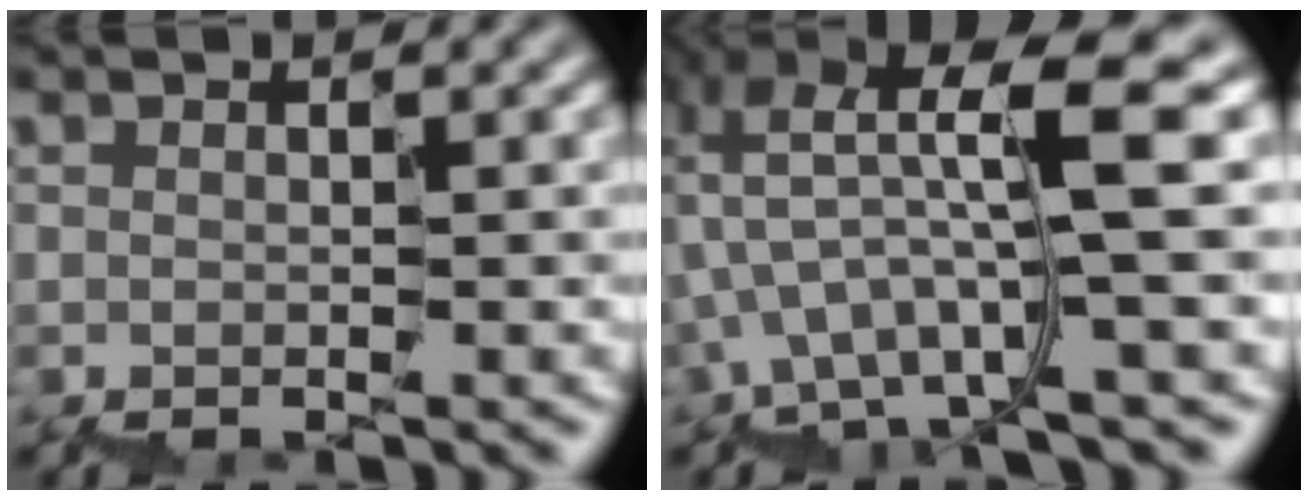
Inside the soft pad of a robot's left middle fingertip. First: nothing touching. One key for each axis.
{"total": 7.4, "fx": -0.4, "fy": 1.8, "fz": 7.2, "tx": -0.135, "ty": 0.012, "tz": -0.009}